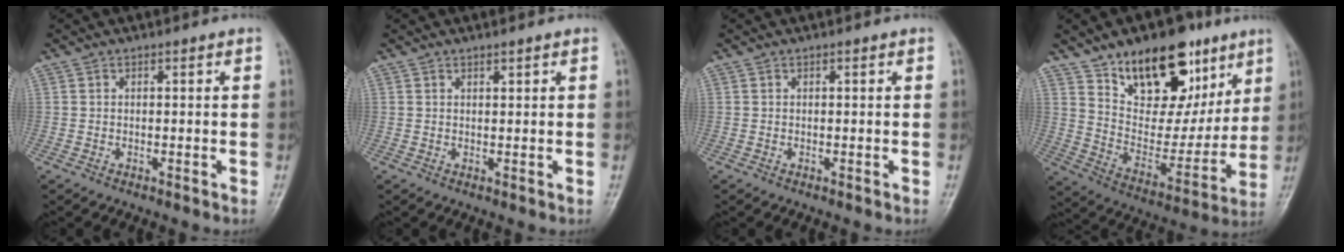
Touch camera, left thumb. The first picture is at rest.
{"total": 0.9, "force": [0.7, 0.2, 0.5], "torque": [-0.007, -0.005, 0.013]}
{"total": 0.0}
{"total": 22.6, "force": [13.1, 12.5, 13.5], "torque": [-0.148, -0.051, 0.222]}